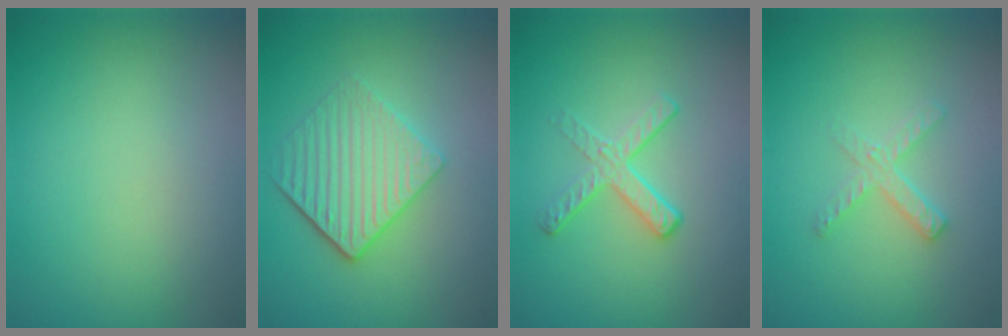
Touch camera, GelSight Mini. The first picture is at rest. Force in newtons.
{"total": 4.1, "press": 3.5, "slide": 2.2}
{"total": 2.4, "press": 1.7, "slide": 1.7}
{"total": 2.0, "press": 2.0, "slide": 0.2}